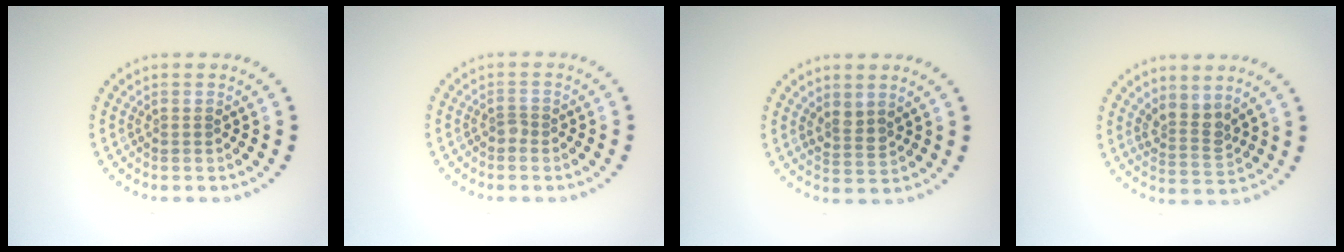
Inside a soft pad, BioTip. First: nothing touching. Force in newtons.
{"total": 0.8, "press": 0.5, "slide": 0.6}
{"total": 1.7, "press": 1.2, "slide": 1.1}
{"total": 2.6, "press": 1.9, "slide": 1.7}